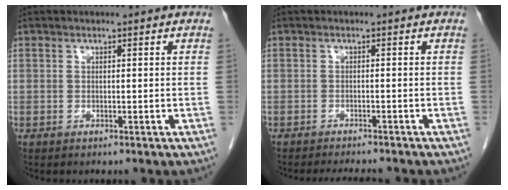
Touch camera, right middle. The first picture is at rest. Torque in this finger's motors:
{"motor_torque": [0.08, -0.06, 0.01, 0.00]}